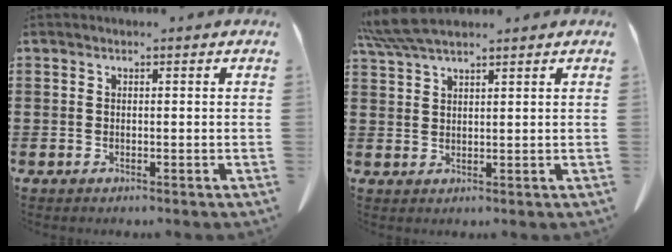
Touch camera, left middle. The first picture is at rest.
{"total": 5.1, "force": [4.3, 0.7, 2.7], "torque": [-0.066, -0.007, 0.082]}